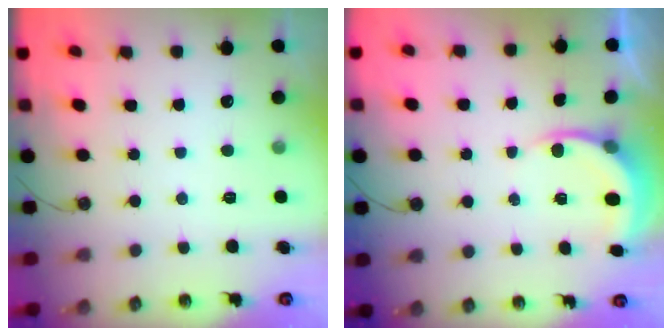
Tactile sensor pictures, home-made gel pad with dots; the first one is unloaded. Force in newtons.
{"total": 5.7, "press": 5.7, "slide": 0.3}